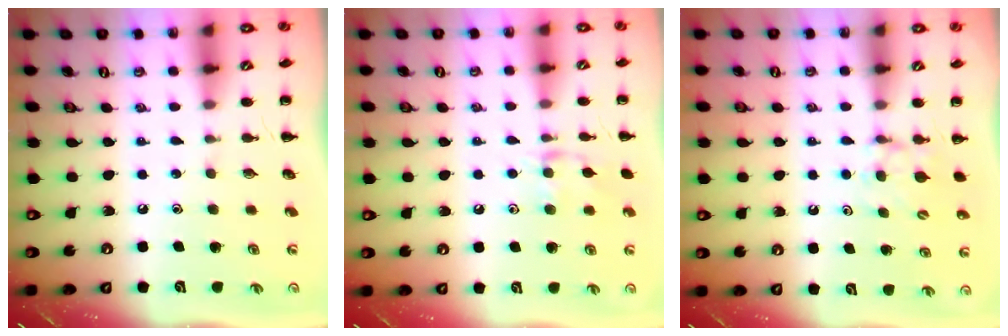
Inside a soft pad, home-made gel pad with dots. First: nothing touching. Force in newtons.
{"total": 8.5, "press": 8.4, "slide": 1.0}
{"total": 6.1, "press": 5.9, "slide": 1.6}